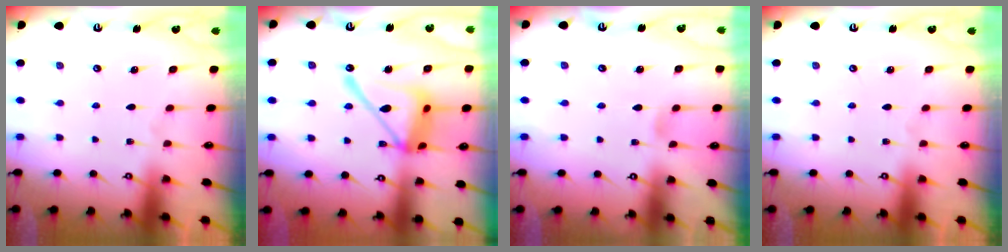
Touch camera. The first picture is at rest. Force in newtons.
{"total": 17.0, "press": 17.0, "slide": 1.5}
{"total": 3.4, "press": 3.4, "slide": 0.4}
{"total": 0.0}